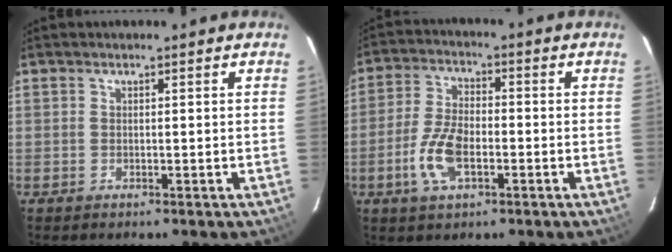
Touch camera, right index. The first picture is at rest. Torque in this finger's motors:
{"motor_torque": [-0.14, -0.16, 0.13, 0.02]}